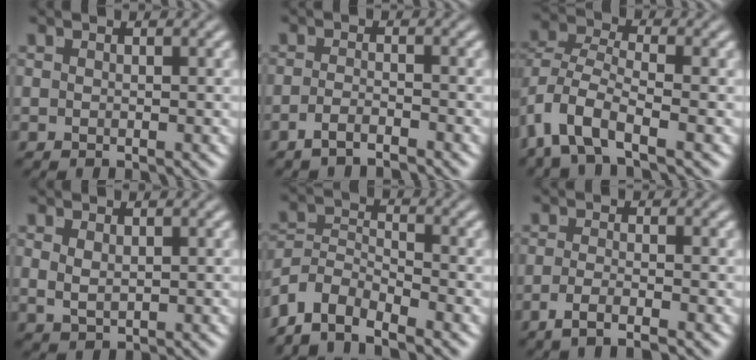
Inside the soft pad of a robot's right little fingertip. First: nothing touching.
{"total": 2.4, "force": [-2.2, -0.6, 0.8], "torque": [-0.012, -0.007, -0.036]}
{"total": 5.1, "force": [-2.0, 3.0, 3.6], "torque": [-0.107, -0.032, -0.028]}
{"total": 1.2, "force": [0.5, 0.4, 1.0], "torque": [-0.027, -0.015, 0.026]}
{"total": 7.0, "force": [-3.6, 5.2, 2.9], "torque": [-0.084, -0.035, -0.061]}
{"total": 2.6, "force": [-2.1, -0.5, 1.5], "torque": [-0.033, -0.011, -0.032]}